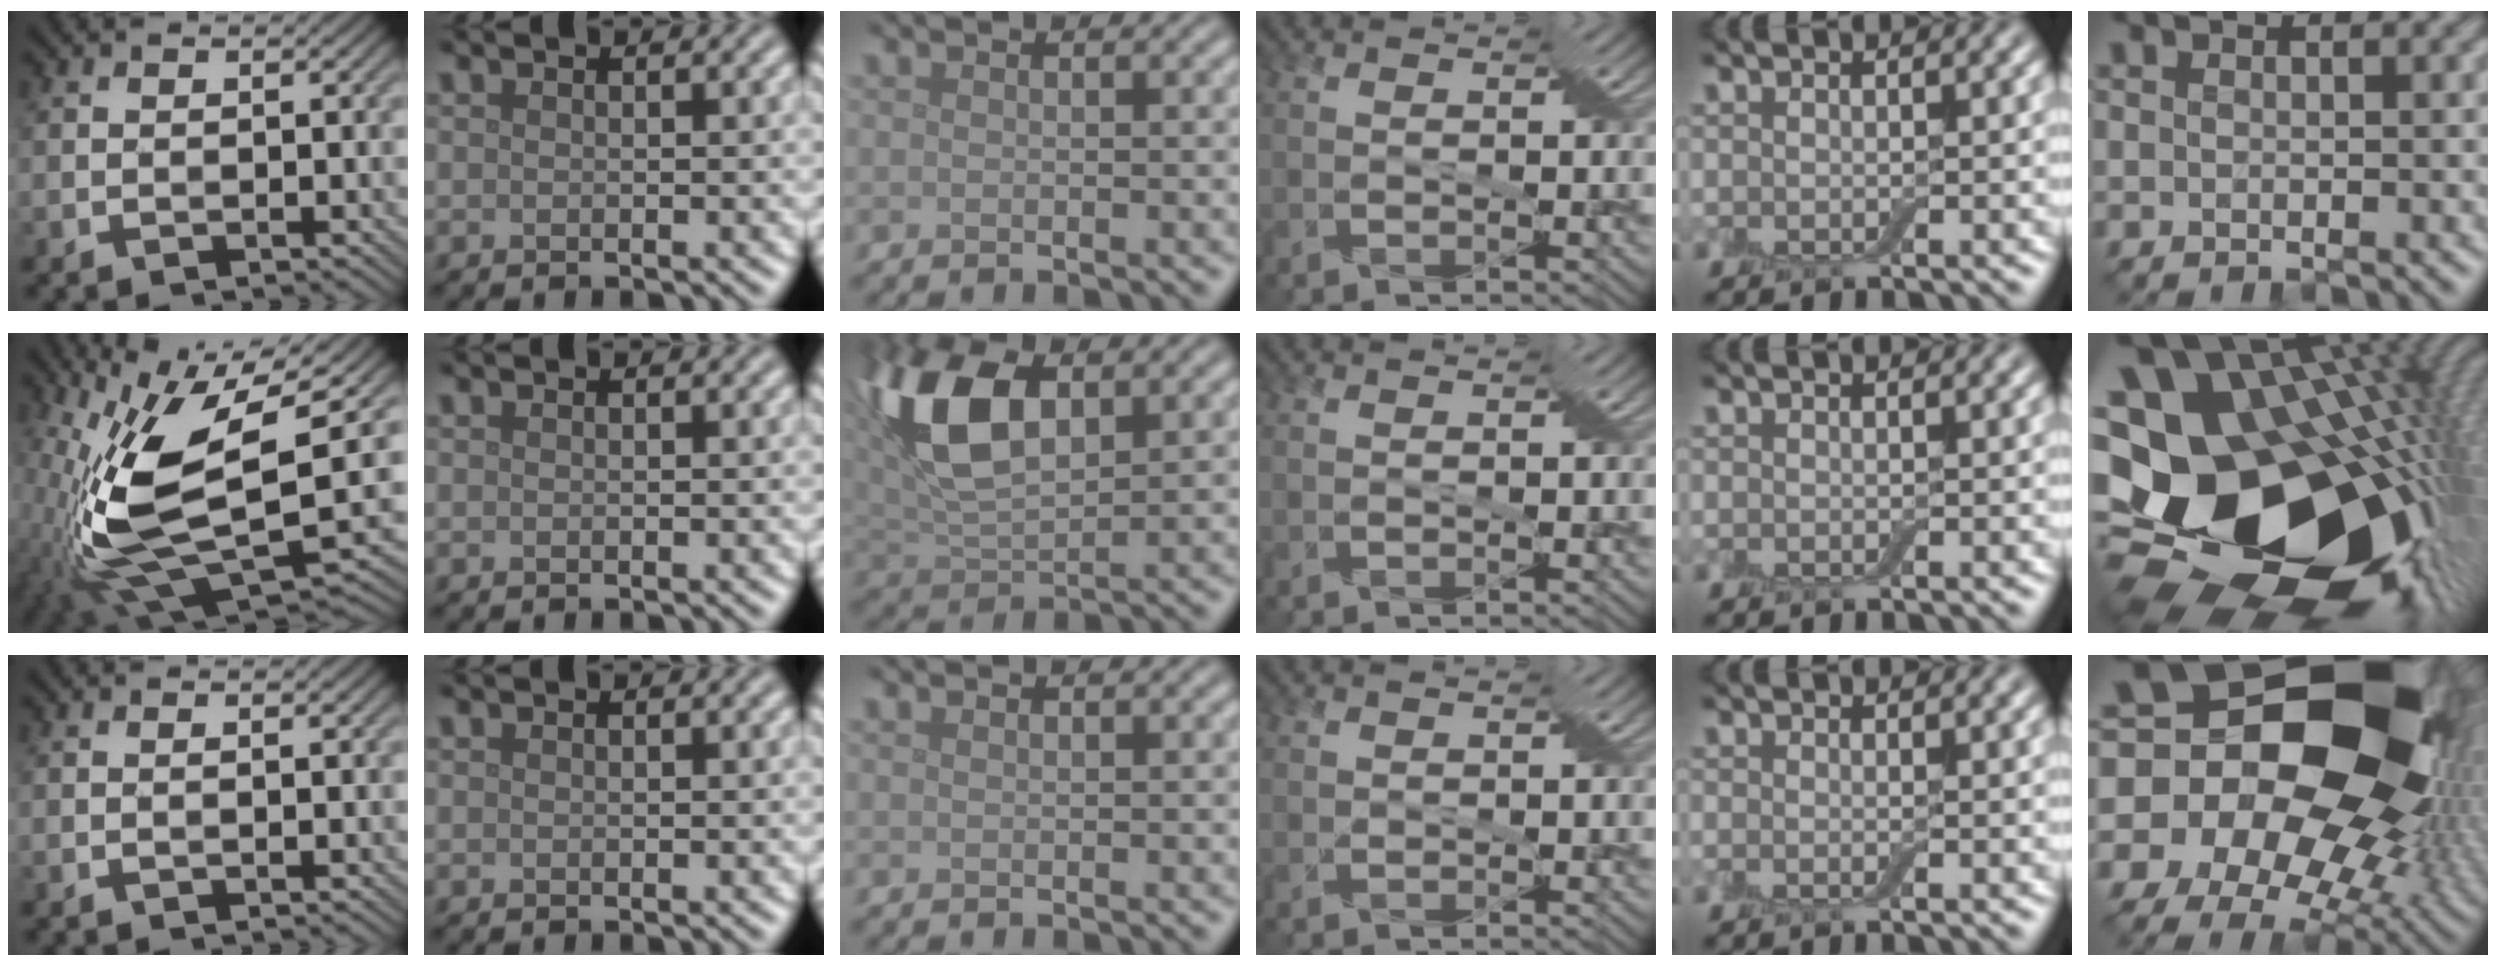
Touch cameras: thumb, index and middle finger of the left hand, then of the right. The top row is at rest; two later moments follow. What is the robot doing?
{"motion": "cut", "object": "cling film"}